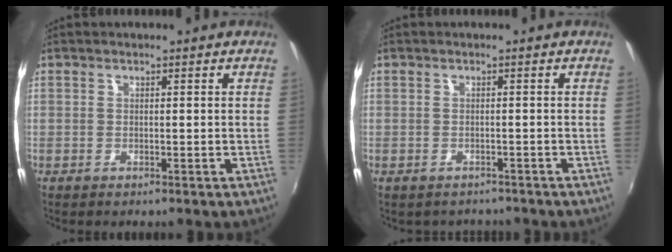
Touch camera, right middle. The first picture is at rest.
{"total": 2.6, "force": [-2.2, 1.3, 0.3], "torque": [-0.012, -0.010, -0.028]}